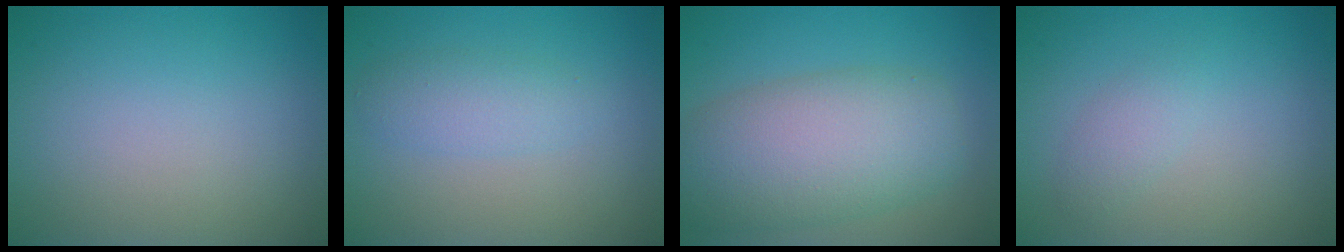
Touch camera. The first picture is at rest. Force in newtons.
{"total": 2.3, "press": 2.3, "slide": 0.2}
{"total": 8.5, "press": 8.5, "slide": 0.2}
{"total": 1.4, "press": 1.4, "slide": 0.1}